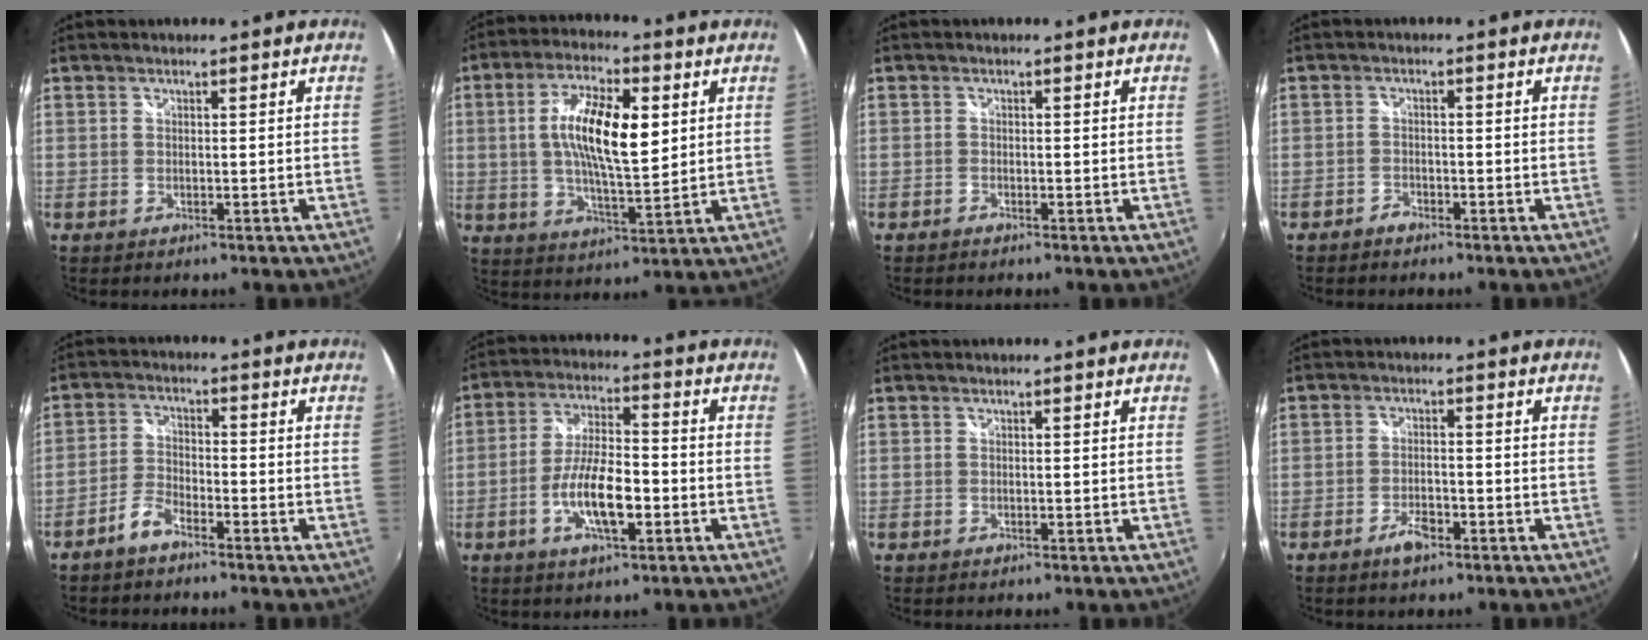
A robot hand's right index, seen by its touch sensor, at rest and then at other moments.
{"total": 12.7, "force": [2.3, 4.4, 11.7], "torque": [-0.218, 0.007, 0.039]}
{"total": 0.8, "force": [-0.7, 0.3, 0.1], "torque": [-0.006, -0.002, -0.016]}
{"total": 2.0, "force": [-1.7, 0.9, 0.3], "torque": [-0.014, 0.002, -0.034]}
{"total": 4.1, "force": [-3.2, 1.4, 2.0], "torque": [-0.057, 0.010, -0.067]}
{"total": 10.4, "force": [-3.6, 3.2, 9.2], "torque": [-0.182, 0.000, -0.064]}
{"total": 0.0}
{"total": 4.0, "force": [-2.6, 1.6, 2.6], "torque": [-0.058, -0.001, -0.046]}